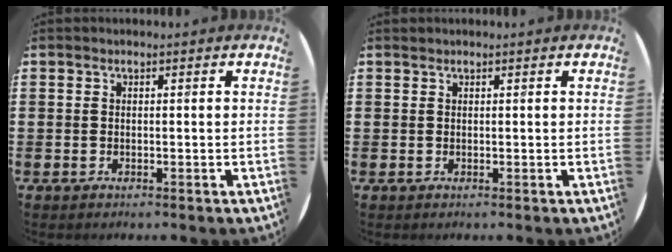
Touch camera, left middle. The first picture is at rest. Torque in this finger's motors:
{"motor_torque": [0.18, -0.11, -0.03, 0.01]}